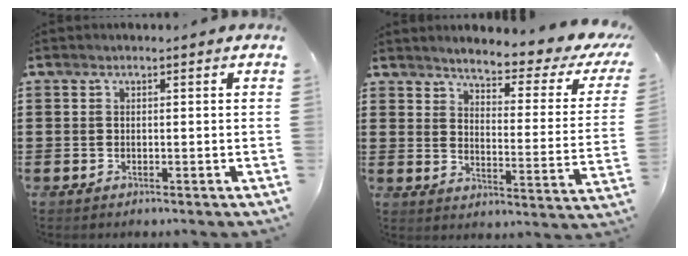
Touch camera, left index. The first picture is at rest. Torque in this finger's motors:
{"motor_torque": [2.14, 0.00, 0.55, 0.09]}